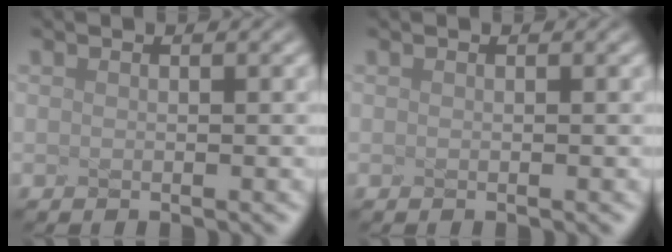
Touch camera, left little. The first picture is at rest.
{"total": 0.0}